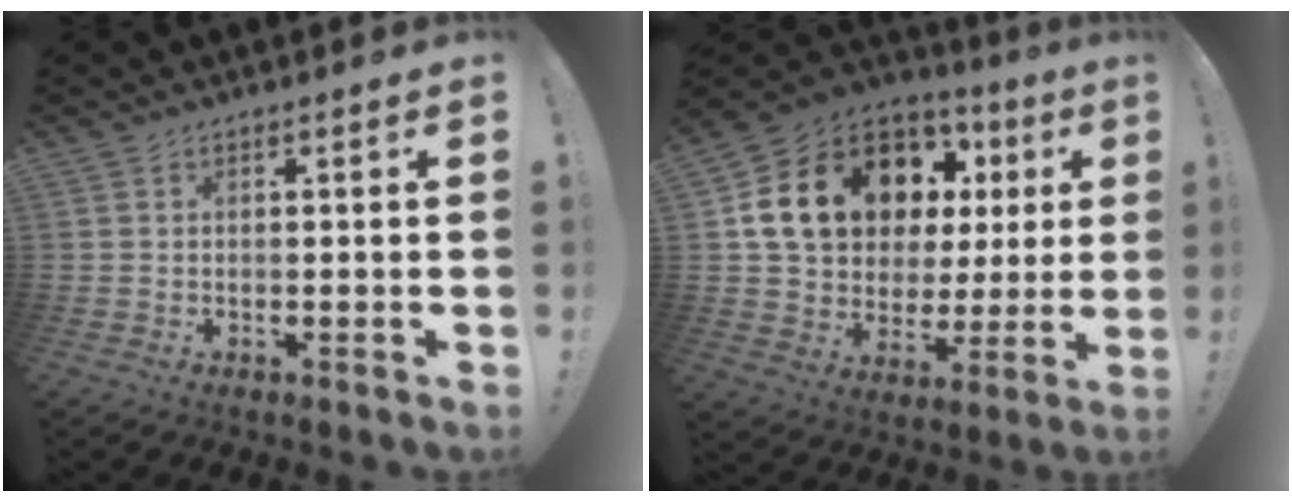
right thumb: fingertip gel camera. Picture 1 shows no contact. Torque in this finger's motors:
{"motor_torque": [2.39, 2.62, 0.60, -0.09, 0.38]}